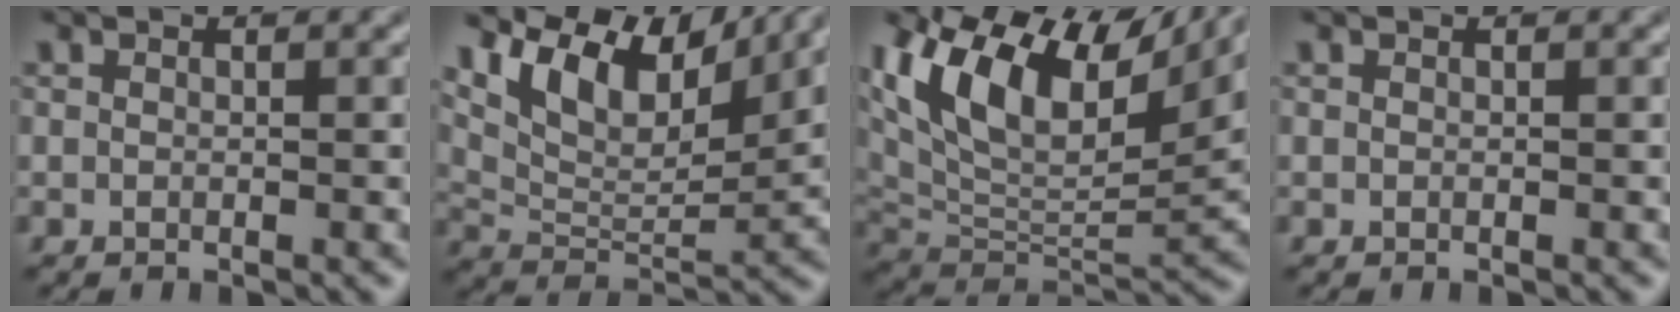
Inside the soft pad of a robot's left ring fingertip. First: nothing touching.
{"total": 10.0, "force": [6.4, 4.3, 6.4], "torque": [-0.111, 0.006, 0.112]}
{"total": 14.7, "force": [7.5, 7.4, 10.2], "torque": [-0.199, 0.041, 0.135]}
{"total": 0.0}